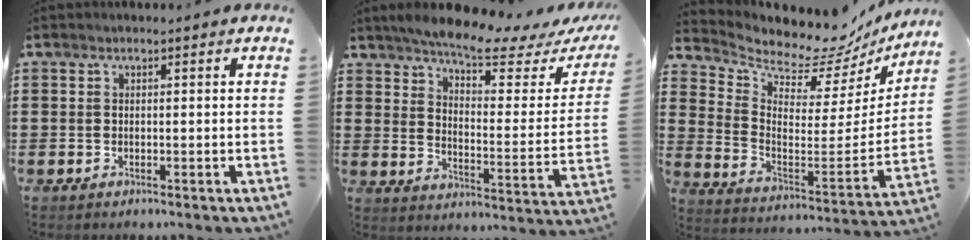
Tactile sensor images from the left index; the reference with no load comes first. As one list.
[{"total": 7.3, "force": [6.1, 0.3, 4.0], "torque": [-0.081, -0.045, 0.098]}, {"total": 6.6, "force": [6.5, 1.0, 0.7], "torque": [-0.051, -0.073, 0.104]}]